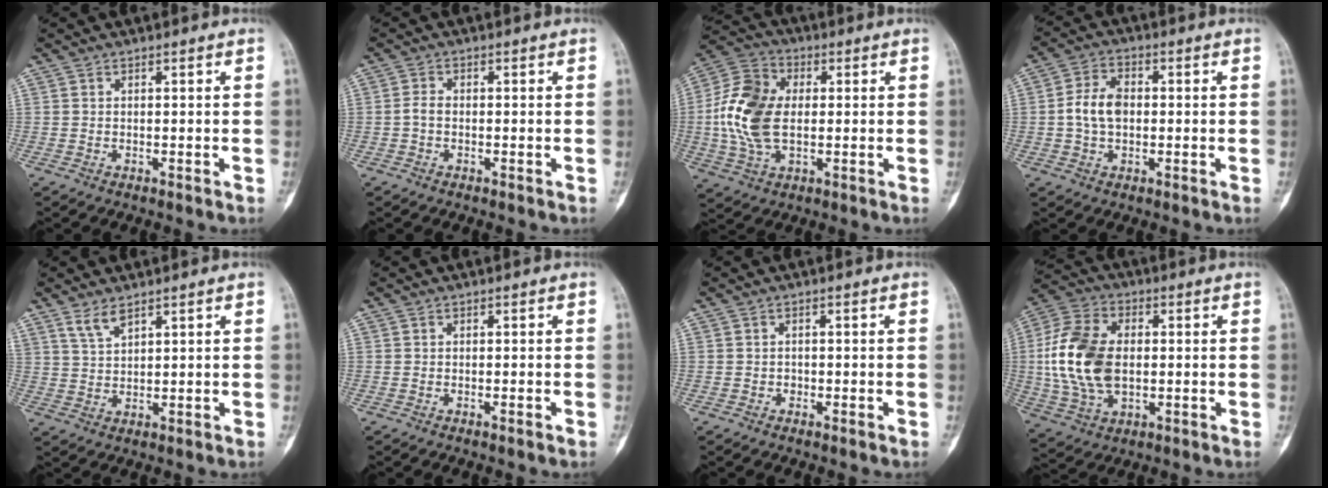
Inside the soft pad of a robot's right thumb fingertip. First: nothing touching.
{"total": 1.7, "force": [-0.5, 1.1, 1.3], "torque": [-0.025, 0.004, -0.013]}
{"total": 14.4, "force": [0.1, 9.0, 11.3], "torque": [-0.232, 0.014, -0.001]}
{"total": 6.9, "force": [-0.1, 4.7, 5.1], "torque": [-0.093, 0.015, -0.007]}
{"total": 3.4, "force": [2.7, 1.1, 1.9], "torque": [-0.036, -0.016, 0.059]}
{"total": 0.7, "force": [-0.4, 0.1, 0.6], "torque": [-0.014, -0.001, -0.004]}
{"total": 0.9, "force": [-0.4, 0.7, 0.5], "torque": [-0.005, 0.002, -0.007]}
{"total": 16.7, "force": [0.2, 10.5, 12.9], "torque": [-0.262, 0.007, 0.005]}